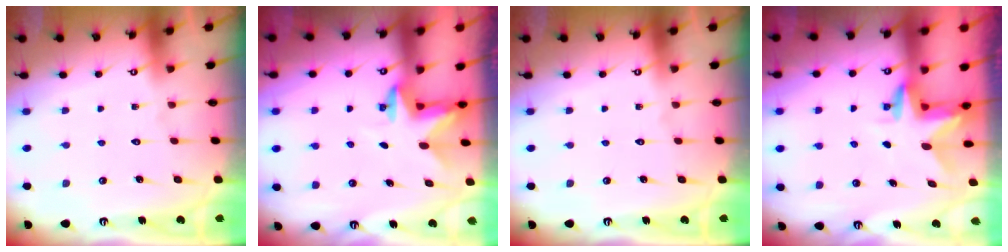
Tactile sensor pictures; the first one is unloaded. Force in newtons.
{"total": 2.6, "press": 2.5, "slide": 0.4}
{"total": 0.0}
{"total": 3.1, "press": 3.1, "slide": 0.2}